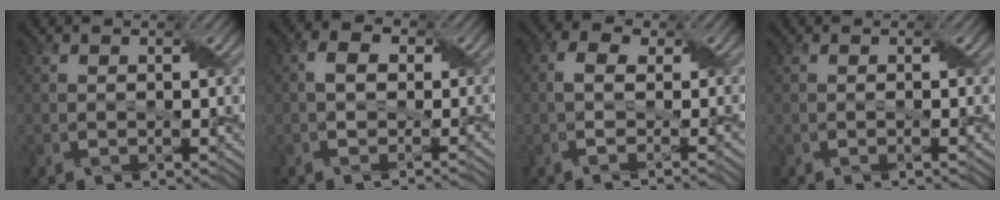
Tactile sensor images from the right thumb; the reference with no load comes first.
{"total": 3.3, "force": [-0.9, 1.8, 2.5], "torque": [-0.042, 0.001, -0.015]}
{"total": 3.6, "force": [-0.8, 1.2, 3.4], "torque": [-0.053, 0.003, -0.022]}
{"total": 0.9, "force": [-0.2, 0.2, 0.8], "torque": [-0.012, 0.001, -0.011]}